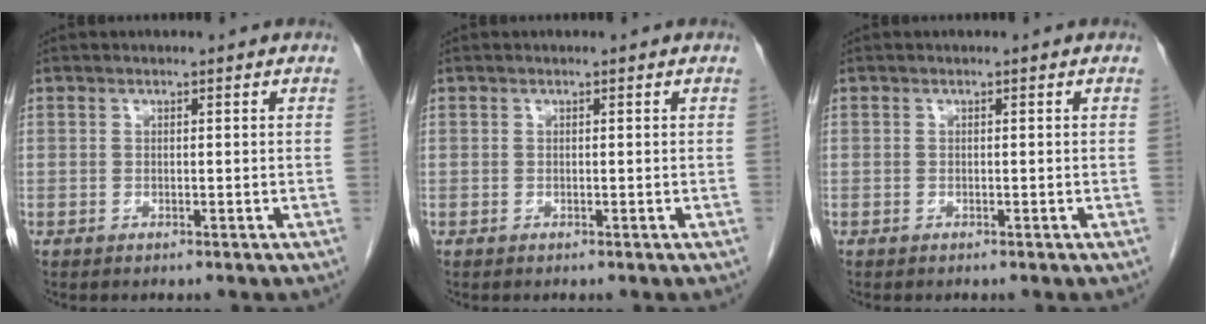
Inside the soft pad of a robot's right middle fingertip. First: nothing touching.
{"total": 0.0}
{"total": 0.0}